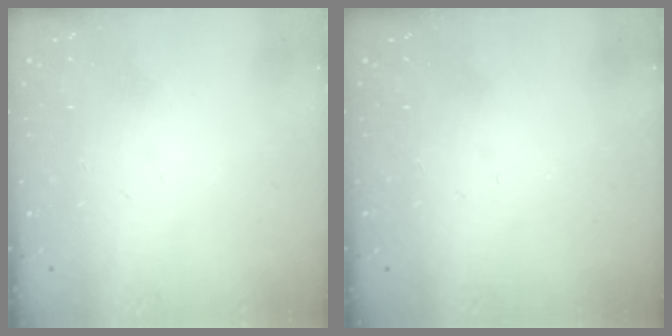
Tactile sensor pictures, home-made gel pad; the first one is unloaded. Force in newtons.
{"total": 0.0}